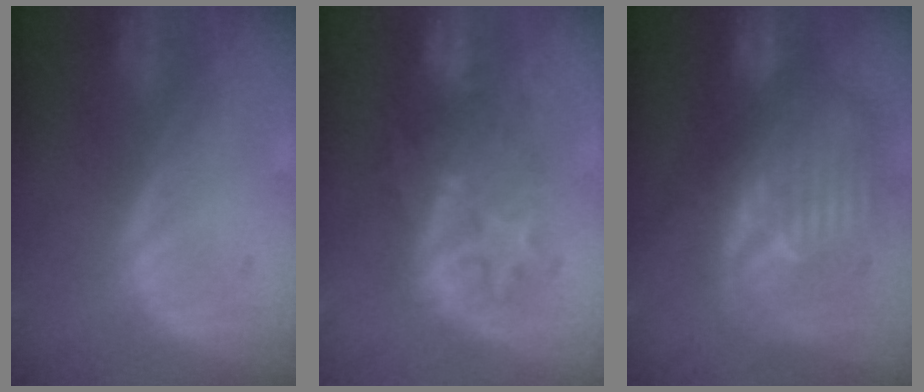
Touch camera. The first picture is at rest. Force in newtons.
{"total": 8.1, "press": 8.1, "slide": 0.8}
{"total": 12.0, "press": 10.4, "slide": 6.0}